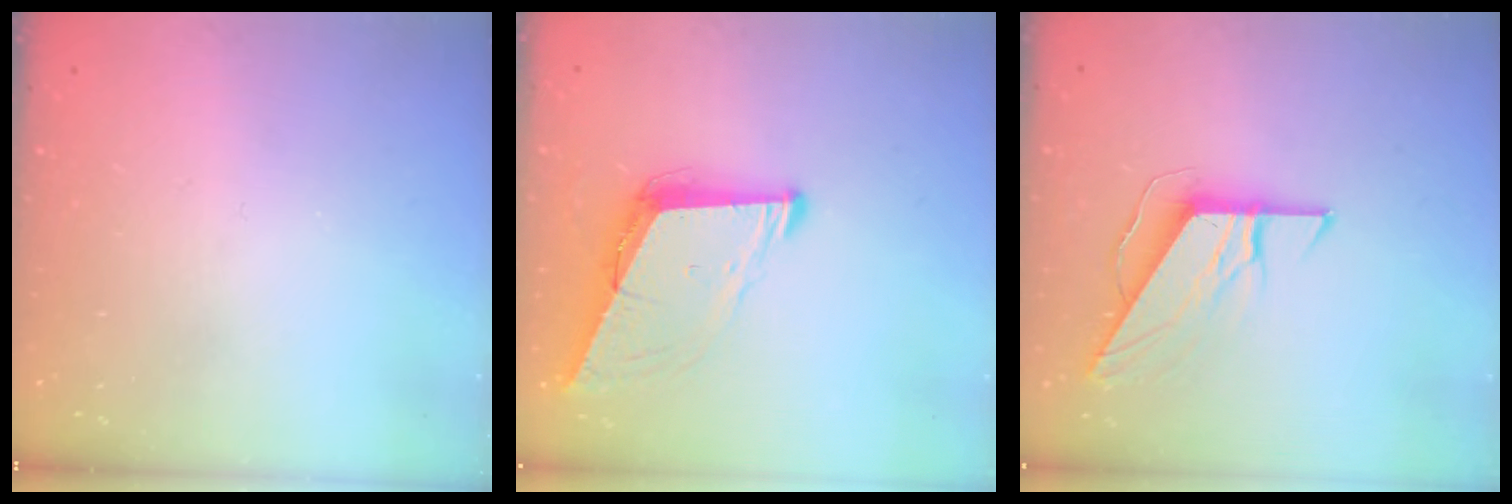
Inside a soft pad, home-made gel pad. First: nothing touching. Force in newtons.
{"total": 9.1, "press": 8.2, "slide": 3.8}
{"total": 8.8, "press": 8.8, "slide": 0.4}